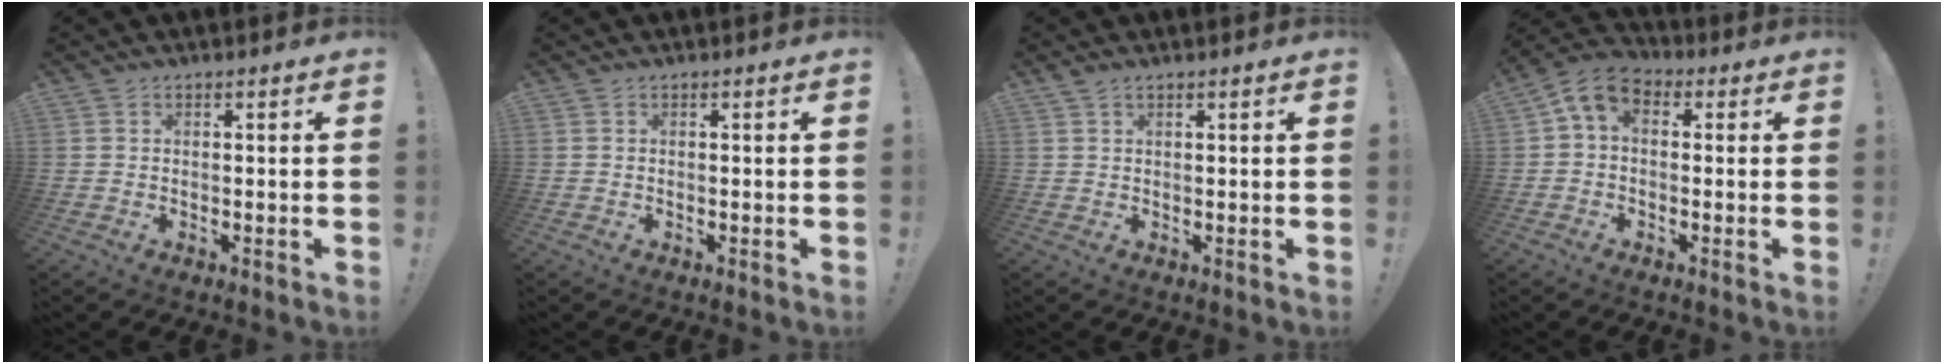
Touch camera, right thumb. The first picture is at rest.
{"total": 0.0}
{"total": 1.3, "force": [0.8, 0.5, 0.9], "torque": [-0.018, 0.002, 0.015]}
{"total": 6.7, "force": [1.3, 4.5, 4.8], "torque": [-0.093, 0.003, 0.030]}